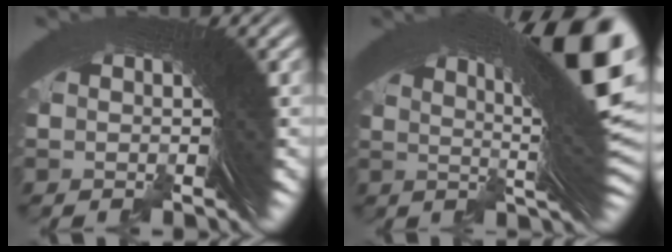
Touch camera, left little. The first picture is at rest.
{"total": 16.7, "force": [4.9, 5.4, 15.0], "torque": [-0.172, 0.026, 0.062]}